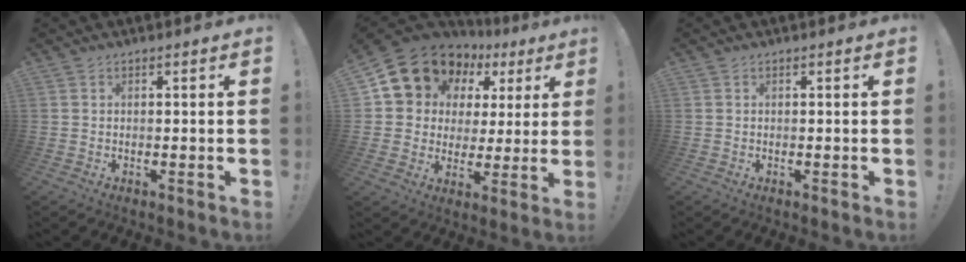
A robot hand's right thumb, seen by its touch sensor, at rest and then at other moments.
{"total": 13.2, "force": [8.4, 9.5, 3.9], "torque": [-0.070, -0.057, 0.170]}
{"total": 0.0}